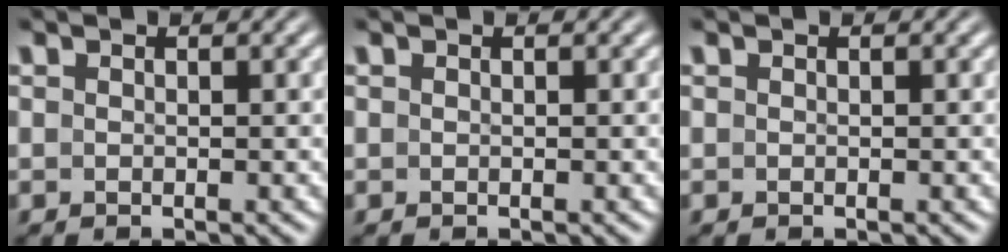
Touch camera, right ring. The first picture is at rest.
{"total": 0.0}
{"total": 0.0}